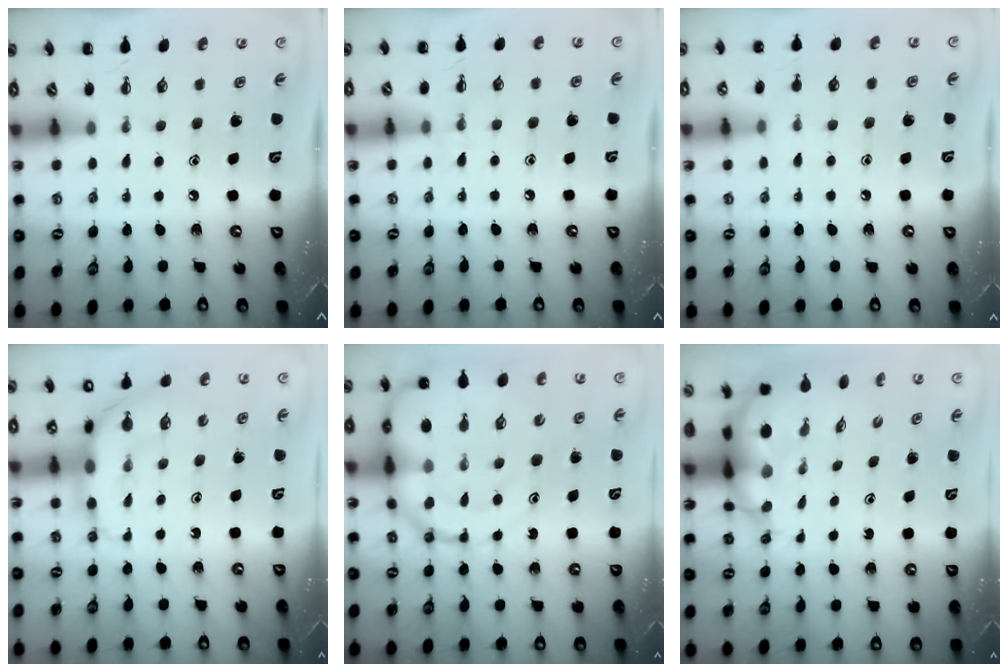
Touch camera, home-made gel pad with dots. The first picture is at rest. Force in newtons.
{"total": 5.9, "press": 5.7, "slide": 1.6}
{"total": 4.8, "press": 4.5, "slide": 1.6}
{"total": 8.7, "press": 8.5, "slide": 1.6}
{"total": 19.0, "press": 18.5, "slide": 4.1}
{"total": 5.6, "press": 5.4, "slide": 1.3}